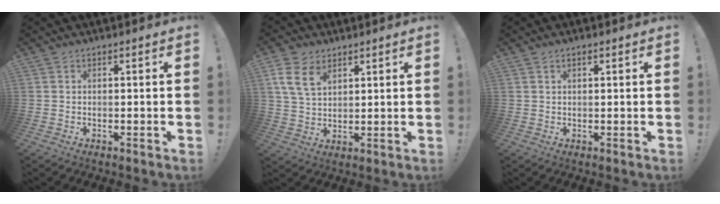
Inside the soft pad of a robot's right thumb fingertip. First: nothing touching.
{"total": 9.0, "force": [4.8, 5.5, 5.3], "torque": [-0.101, -0.002, 0.096]}
{"total": 1.1, "force": [0.6, 0.4, 0.8], "torque": [-0.014, 0.000, 0.011]}